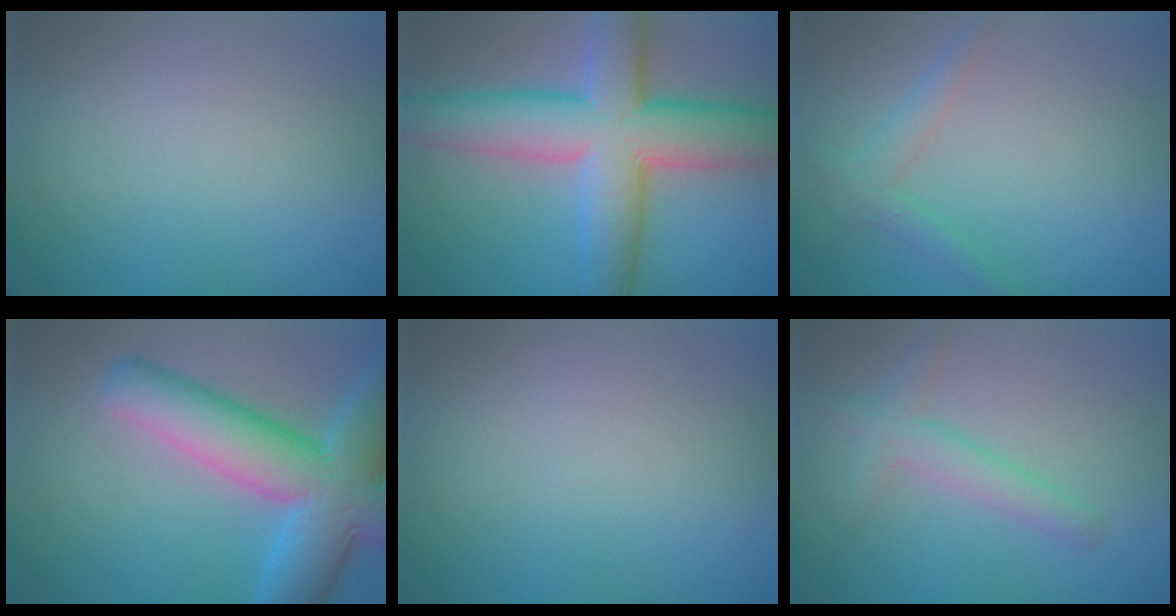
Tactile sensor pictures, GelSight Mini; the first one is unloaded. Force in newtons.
{"total": 11.0, "press": 11.0, "slide": 0.3}
{"total": 2.0, "press": 2.0, "slide": 0.1}
{"total": 10.7, "press": 10.7, "slide": 0.6}
{"total": 0.0}
{"total": 2.9, "press": 2.8, "slide": 0.2}